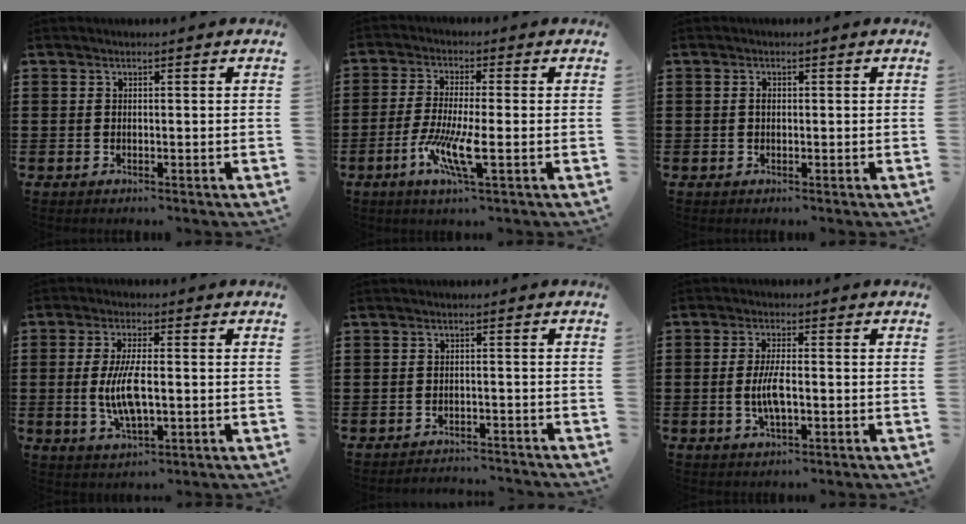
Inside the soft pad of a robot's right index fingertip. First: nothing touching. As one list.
[{"total": 7.7, "force": [-2.9, 1.0, 7.0], "torque": [-0.147, -0.017, -0.058]}, {"total": 0.9, "force": [0.0, 0.5, 0.7], "torque": [-0.016, 0.000, 0.000]}, {"total": 7.4, "force": [-0.6, 2.6, 6.9], "torque": [-0.155, -0.009, -0.020]}, {"total": 2.1, "force": [-2.1, 0.0, -0.2], "torque": [-0.003, 0.000, -0.047]}, {"total": 4.8, "force": [-0.7, 1.4, 4.5], "torque": [-0.100, -0.005, -0.021]}]